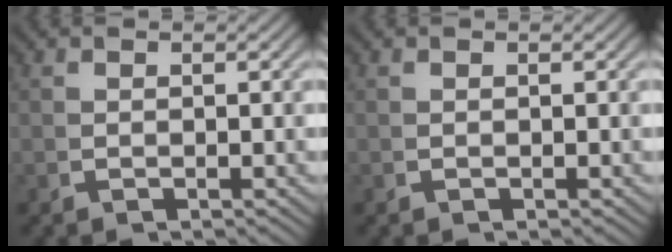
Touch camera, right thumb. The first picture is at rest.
{"total": 0.0}